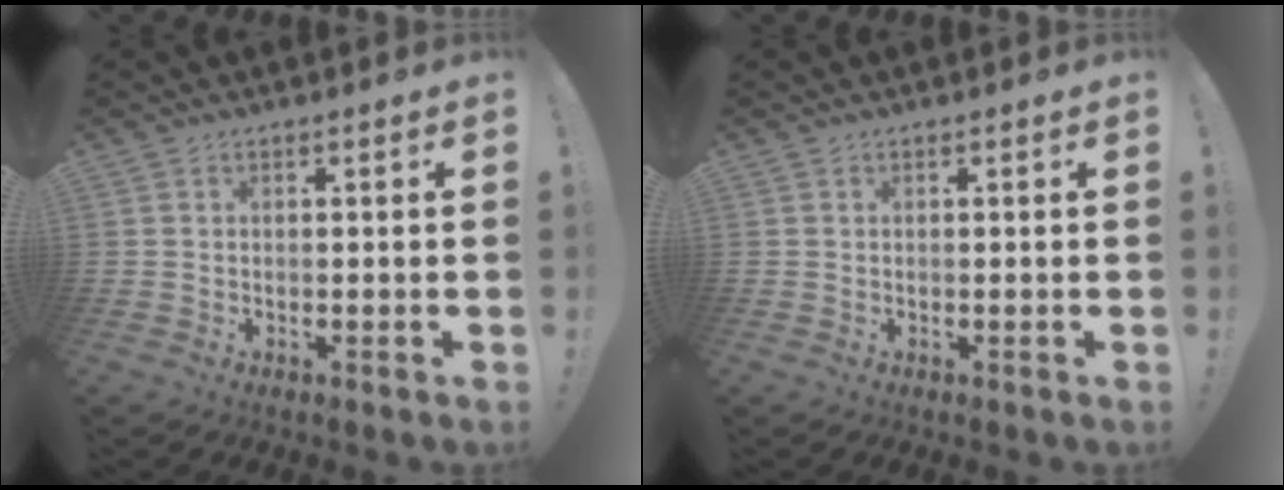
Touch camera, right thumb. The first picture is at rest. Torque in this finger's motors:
{"motor_torque": [-0.01, -0.01, 0.10, -0.10, 0.03]}